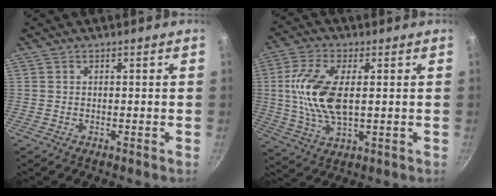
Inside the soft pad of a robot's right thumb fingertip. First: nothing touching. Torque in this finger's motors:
{"motor_torque": [0.98, 1.48, 1.56, 0.36, 0.40]}